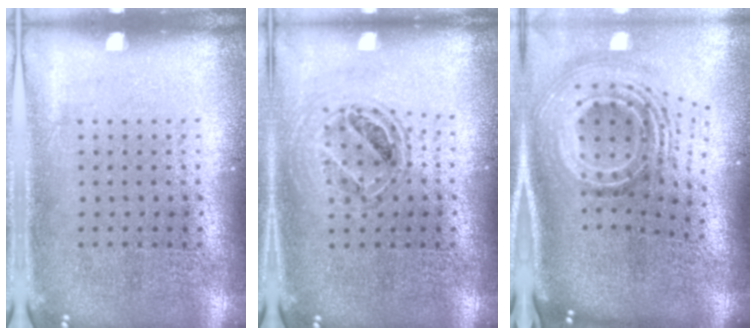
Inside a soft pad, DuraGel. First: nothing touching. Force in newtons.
{"total": 0.8, "press": 0.8, "slide": 0.1}
{"total": 2.6, "press": 1.7, "slide": 2.0}